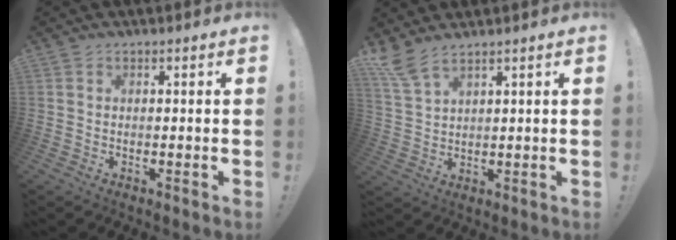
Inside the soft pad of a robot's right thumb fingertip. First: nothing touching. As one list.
[{"total": 6.1, "force": [4.8, 1.0, 3.7], "torque": [-0.079, -0.022, 0.092]}]